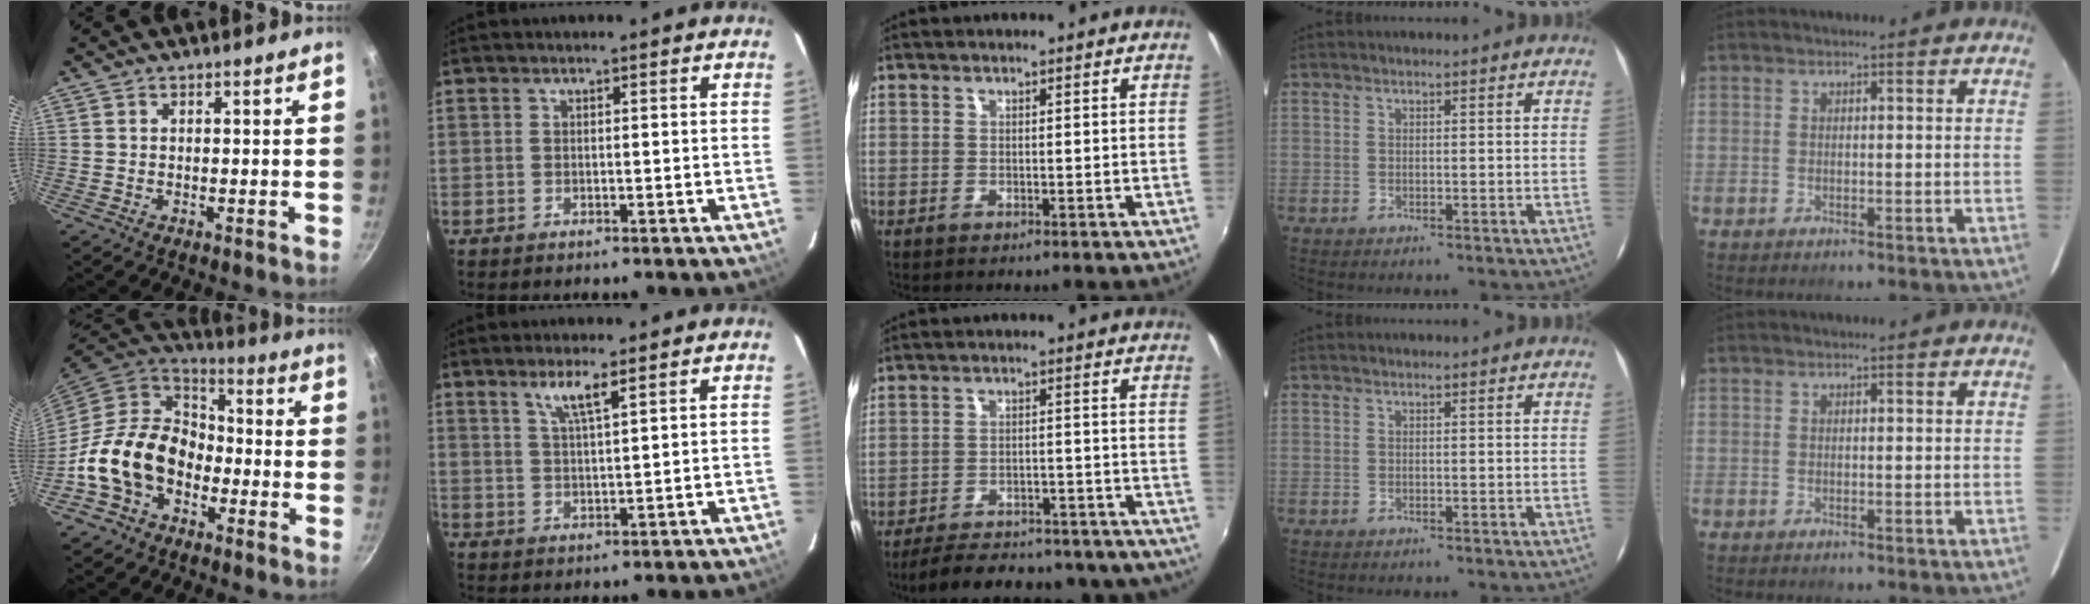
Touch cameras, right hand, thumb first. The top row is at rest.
{"thumb": {"total": 16.5, "force": [-5.3, 12.2, 9.8], "torque": [-0.137, 0.052, -0.112]}, "index": {"total": 4.3, "force": [2.7, 0.0, 3.3], "torque": [-0.064, -0.002, 0.052]}, "middle": {"total": 25.9, "force": [-23.2, 7.1, 8.8], "torque": [-0.155, 0.024, -0.278]}}